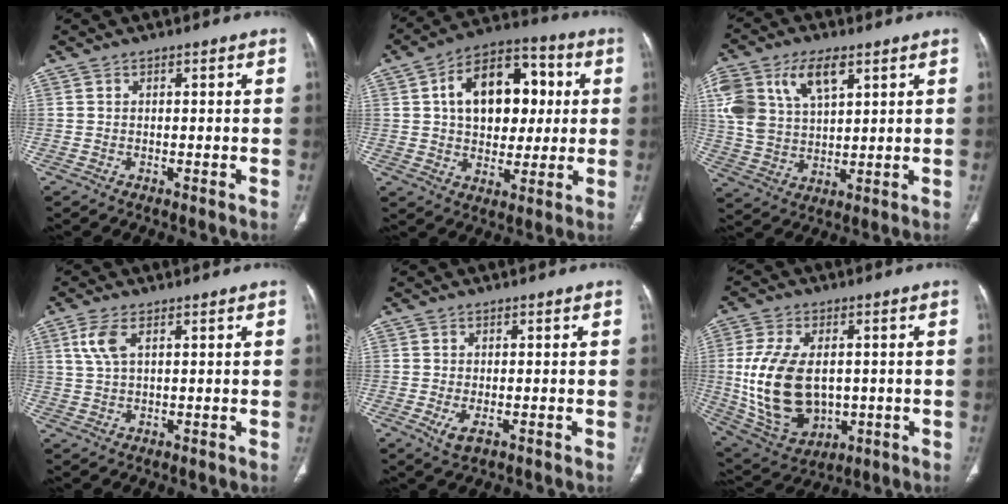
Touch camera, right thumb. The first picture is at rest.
{"total": 17.9, "force": [3.4, 11.7, 13.1], "torque": [-0.164, 0.019, 0.053]}
{"total": 15.3, "force": [6.6, 8.7, 10.7], "torque": [-0.217, -0.005, 0.131]}
{"total": 4.5, "force": [1.8, 2.0, 3.7], "torque": [-0.092, 0.005, 0.041]}
{"total": 3.0, "force": [-1.2, 1.4, 2.5], "torque": [-0.051, -0.007, -0.017]}
{"total": 17.9, "force": [-0.1, 11.4, 13.8], "torque": [-0.263, -0.012, 0.023]}